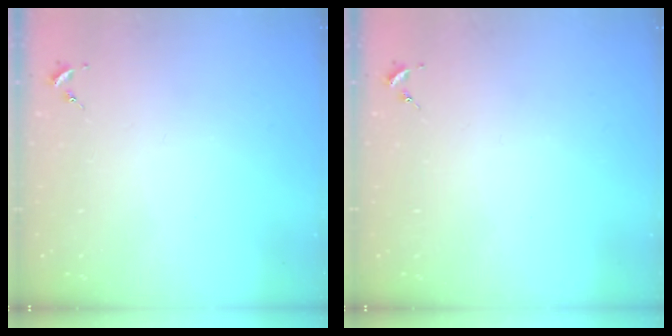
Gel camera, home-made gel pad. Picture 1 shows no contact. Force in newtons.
{"total": 0.0}